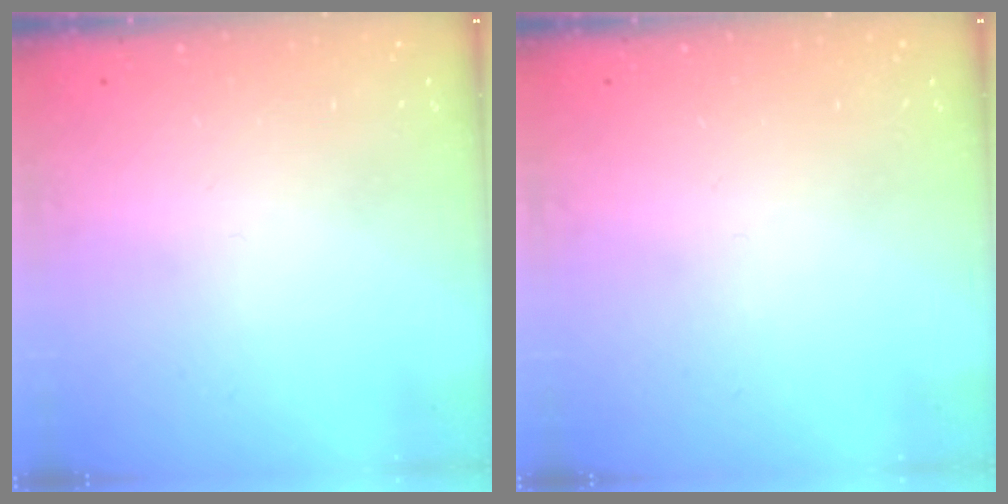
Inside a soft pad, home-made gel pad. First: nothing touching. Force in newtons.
{"total": 0.0}